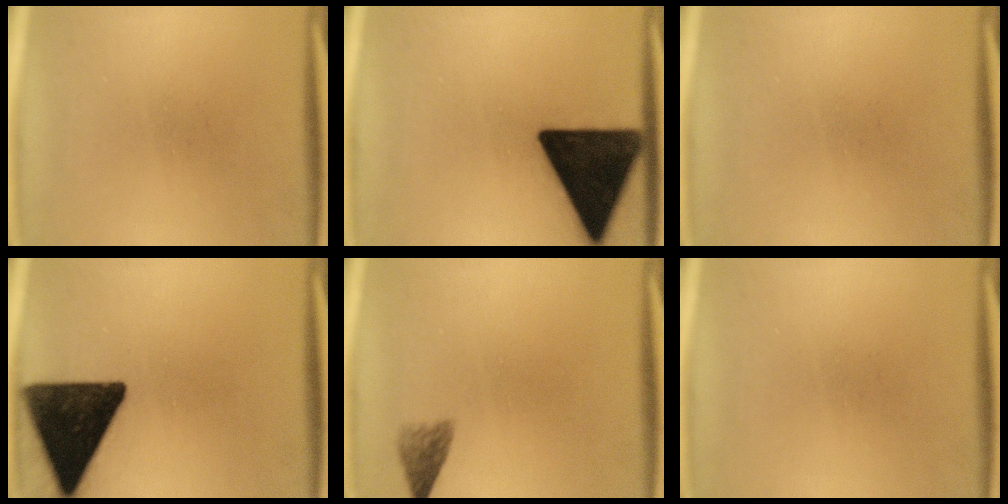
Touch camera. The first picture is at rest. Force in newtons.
{"total": 19.6}
{"total": 0.0}
{"total": 17.3}
{"total": 2.3}
{"total": 0.0}